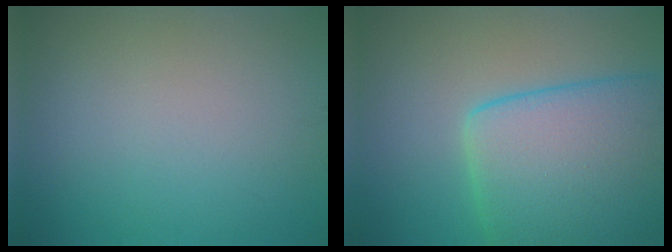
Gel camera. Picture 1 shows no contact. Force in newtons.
{"total": 10.4, "press": 10.4, "slide": 0.4}